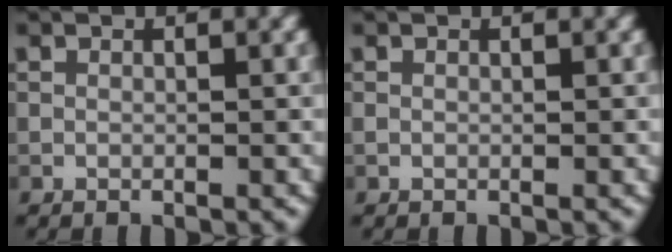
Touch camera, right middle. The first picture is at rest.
{"total": 0.0}